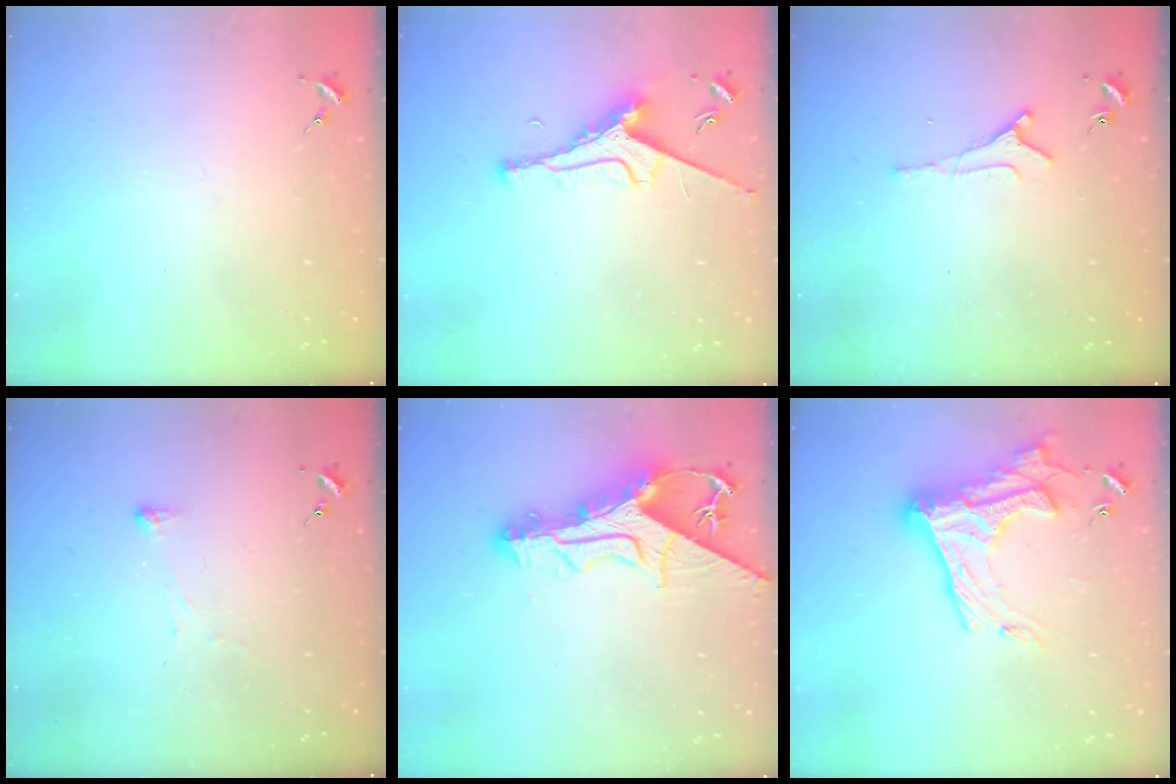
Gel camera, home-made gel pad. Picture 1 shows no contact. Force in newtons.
{"total": 8.3, "press": 8.2, "slide": 1.0}
{"total": 3.8, "press": 3.7, "slide": 0.5}
{"total": 2.9, "press": 2.9, "slide": 0.4}
{"total": 14.6, "press": 14.6, "slide": 1.6}
{"total": 21.3, "press": 21.2, "slide": 1.7}